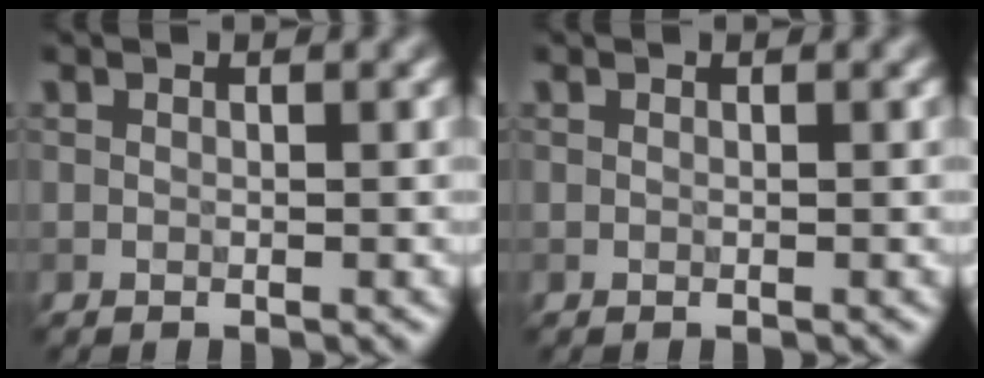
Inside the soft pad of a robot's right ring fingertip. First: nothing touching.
{"total": 0.0}